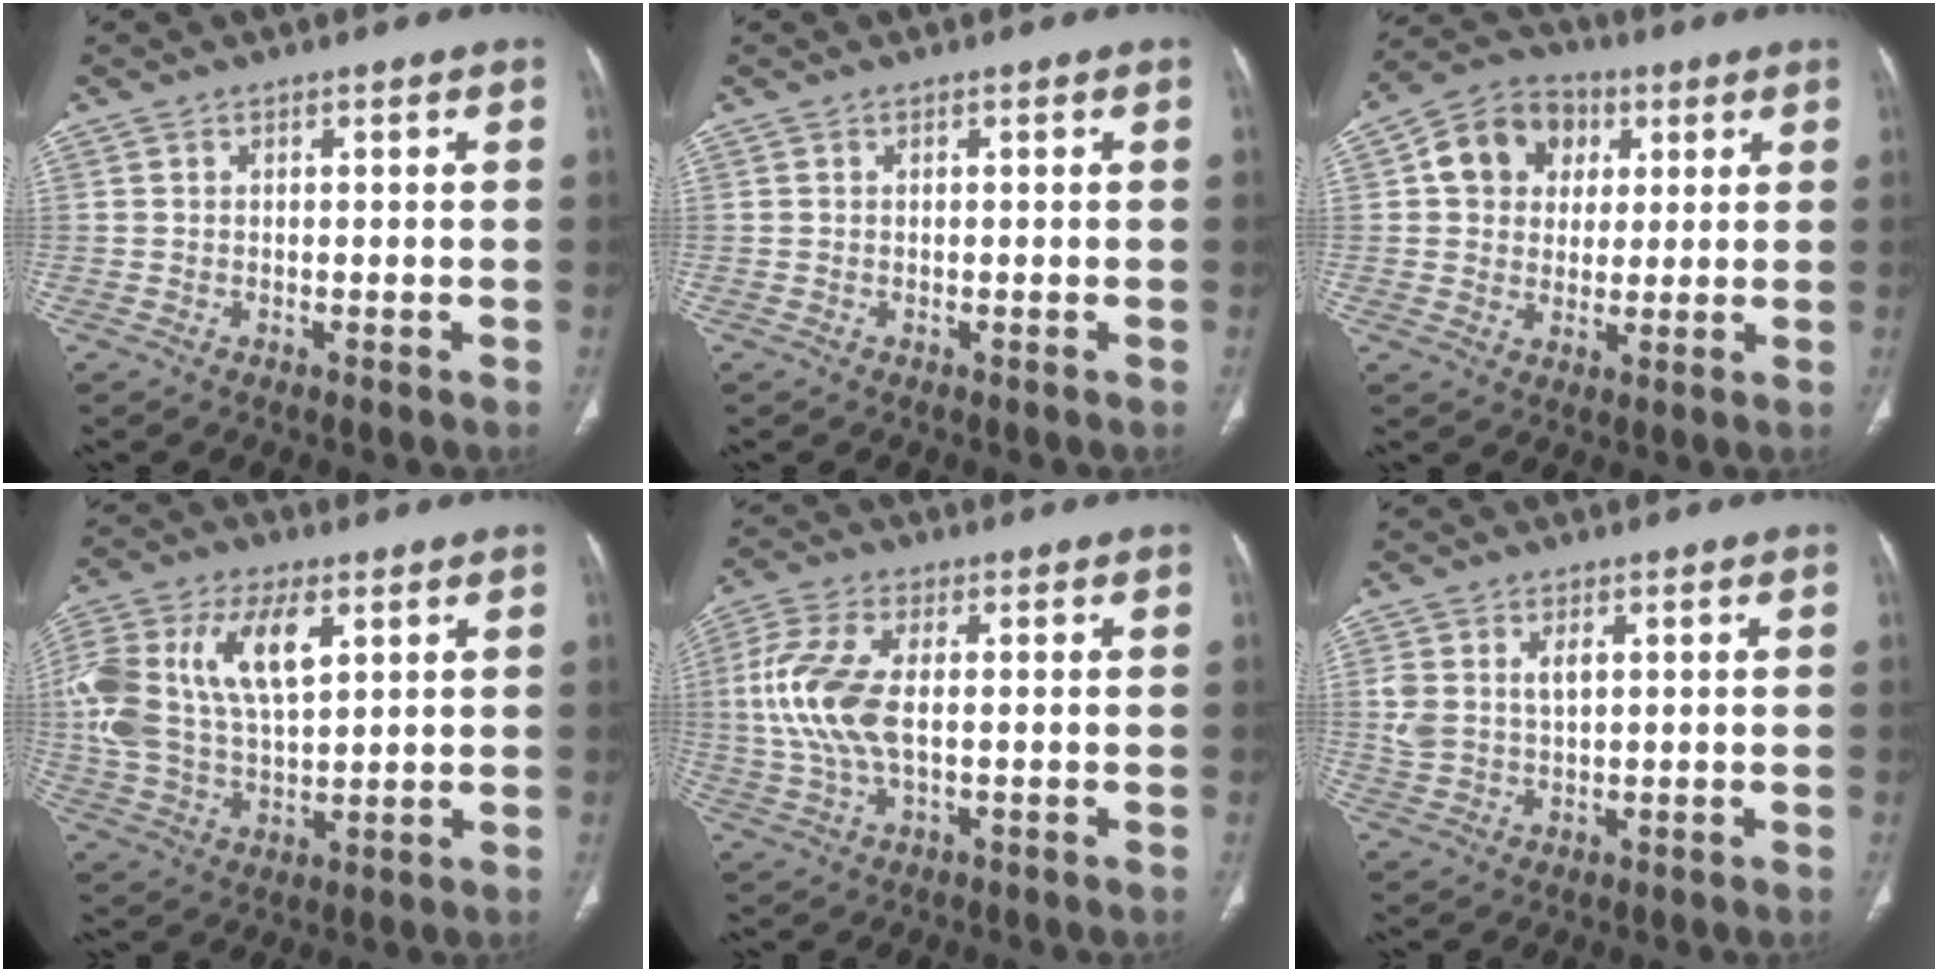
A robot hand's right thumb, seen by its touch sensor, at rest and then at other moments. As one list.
[{"total": 0.0}, {"total": 11.3, "force": [3.1, 9.4, 5.3], "torque": [-0.060, 0.001, 0.042]}, {"total": 20.1, "force": [5.9, 10.6, 16.0], "torque": [-0.353, 0.005, 0.107]}, {"total": 11.4, "force": [0.6, 5.4, 10.1], "torque": [-0.241, 0.004, 0.012]}, {"total": 5.6, "force": [1.6, 3.2, 4.3], "torque": [-0.088, -0.001, 0.038]}]